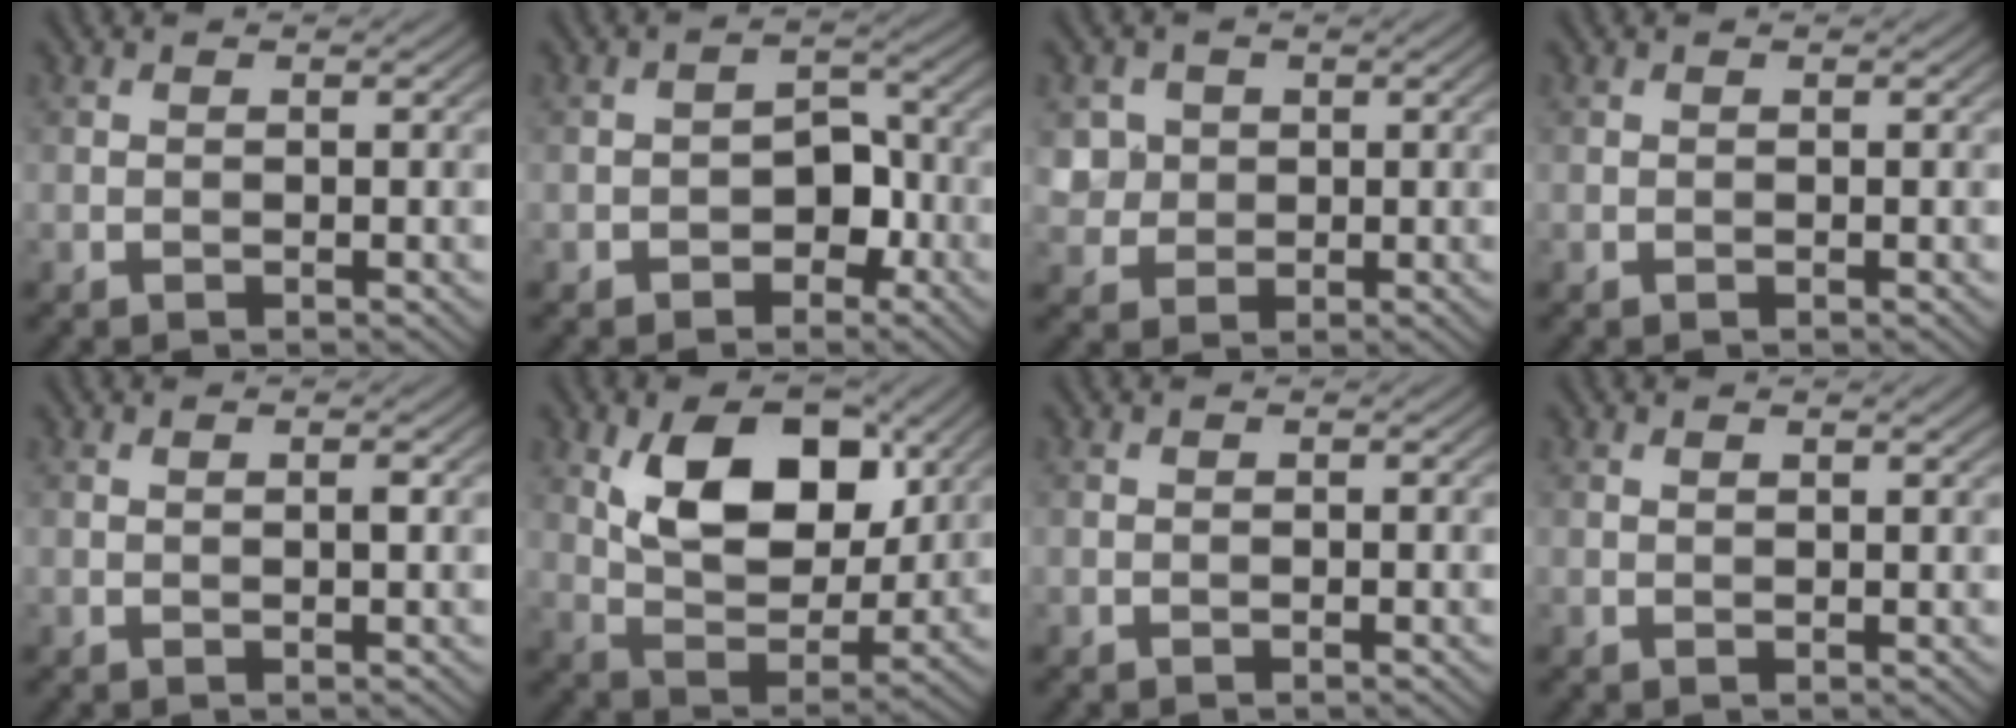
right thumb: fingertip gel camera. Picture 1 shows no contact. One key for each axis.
{"total": 4.2, "fx": -1.9, "fy": 2.8, "fz": 2.5, "tx": -0.027, "ty": 0.009, "tz": -0.030}
{"total": 3.7, "fx": 1.0, "fy": 3.5, "fz": 0.8, "tx": -0.041, "ty": -0.012, "tz": 0.030}
{"total": 0.0}
{"total": 0.9, "fx": 0.4, "fy": 0.0, "fz": 0.8, "tx": -0.015, "ty": 0.002, "tz": 0.004}
{"total": 11.7, "fx": 4.3, "fy": 6.7, "fz": 8.6, "tx": -0.150, "ty": -0.009, "tz": 0.077}
{"total": 0.0}
{"total": 1.1, "fx": 0.8, "fy": 0.1, "fz": 0.8, "tx": -0.014, "ty": 0.001, "tz": 0.014}